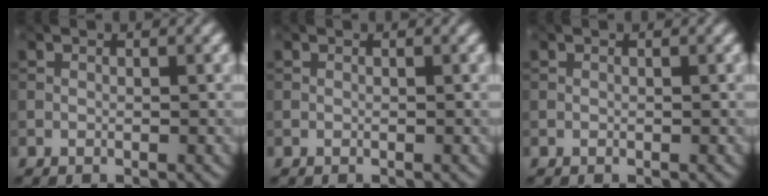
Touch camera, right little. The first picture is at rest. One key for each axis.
{"total": 0.0}
{"total": 0.0}